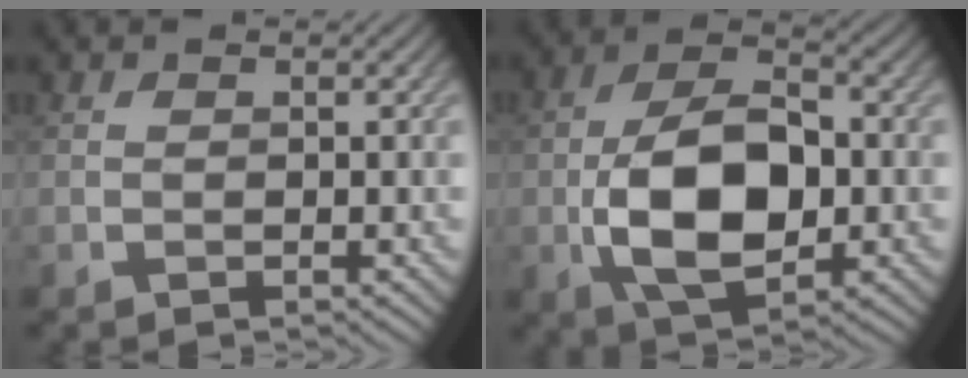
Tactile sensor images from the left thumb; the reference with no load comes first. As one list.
[{"total": 11.2, "force": [-2.0, 6.4, 8.9], "torque": [-0.184, -0.004, -0.036]}]